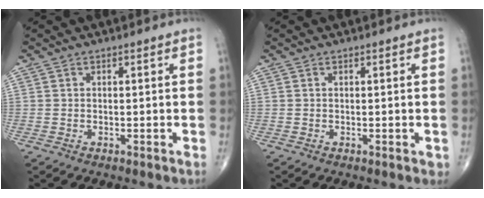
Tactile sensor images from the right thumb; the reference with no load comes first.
{"total": 0.6, "force": [-0.1, 0.4, 0.5], "torque": [-0.003, -0.001, -0.002]}